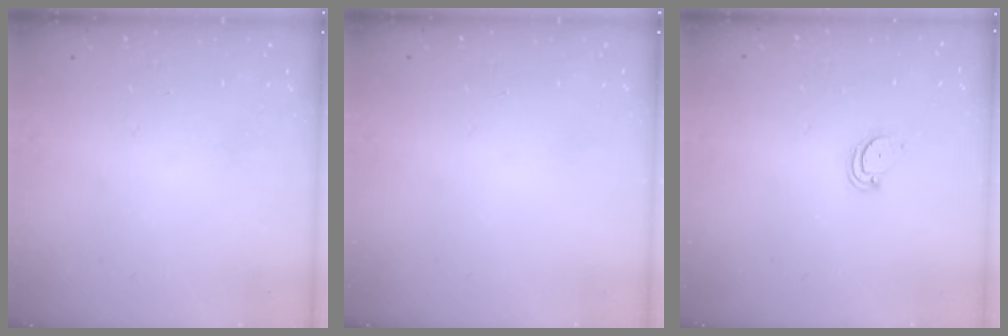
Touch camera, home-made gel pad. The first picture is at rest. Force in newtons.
{"total": 0.0}
{"total": 2.4, "press": 2.4, "slide": 0.2}